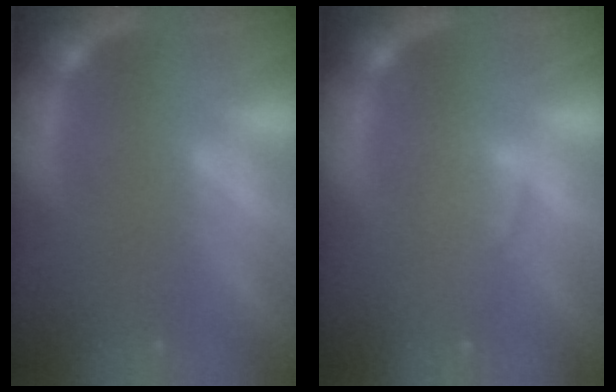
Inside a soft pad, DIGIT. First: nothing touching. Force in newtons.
{"total": 1.9}